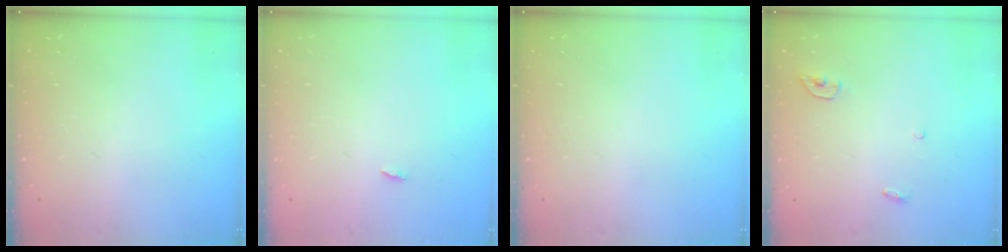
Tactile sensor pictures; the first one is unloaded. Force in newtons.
{"total": 1.8, "press": 1.8, "slide": 0.2}
{"total": 0.0}
{"total": 3.4, "press": 3.4, "slide": 0.3}